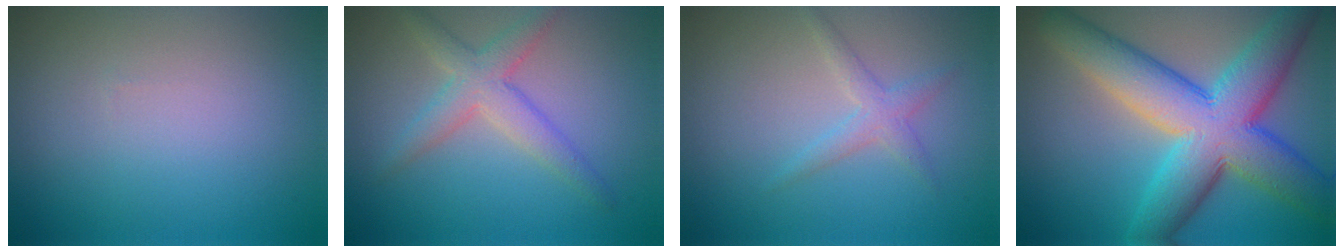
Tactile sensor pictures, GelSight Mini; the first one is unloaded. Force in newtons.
{"total": 3.6, "press": 3.6, "slide": 0.2}
{"total": 1.9, "press": 1.9, "slide": 0.0}
{"total": 11.6, "press": 11.6, "slide": 0.2}